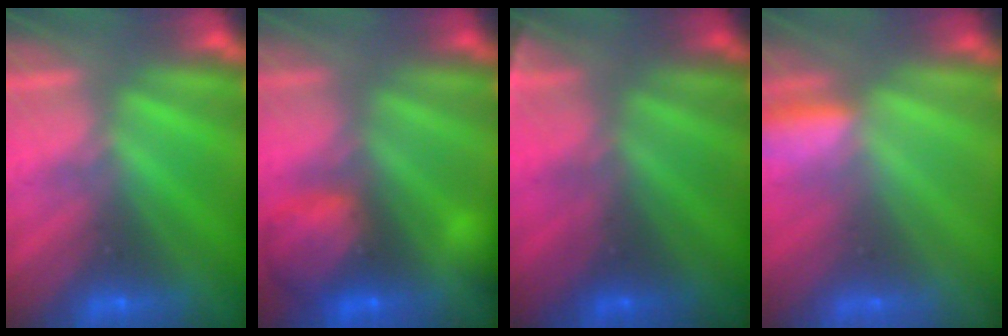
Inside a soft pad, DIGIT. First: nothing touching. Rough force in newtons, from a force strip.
{"total": 9.6}
{"total": 3.4}
{"total": 2.9}